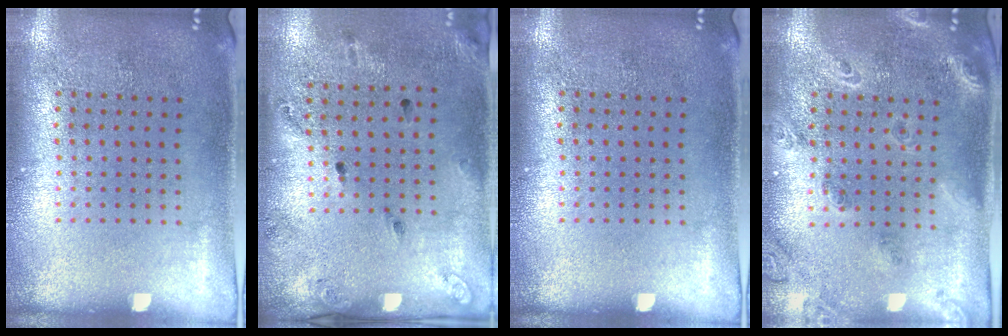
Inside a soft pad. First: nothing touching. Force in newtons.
{"total": 1.9, "press": 1.1, "slide": 1.5}
{"total": 0.0}
{"total": 1.8, "press": 1.6, "slide": 0.8}